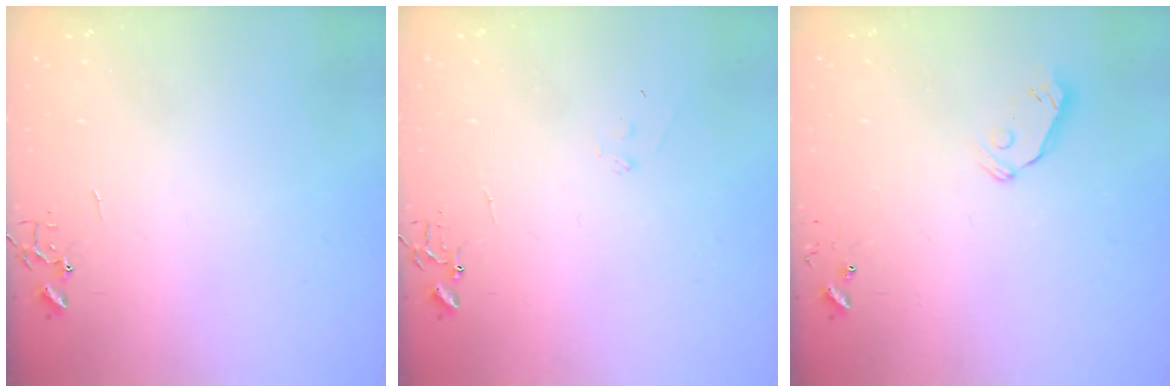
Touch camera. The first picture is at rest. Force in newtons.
{"total": 7.1, "press": 7.1, "slide": 0.7}
{"total": 5.8, "press": 5.7, "slide": 0.9}